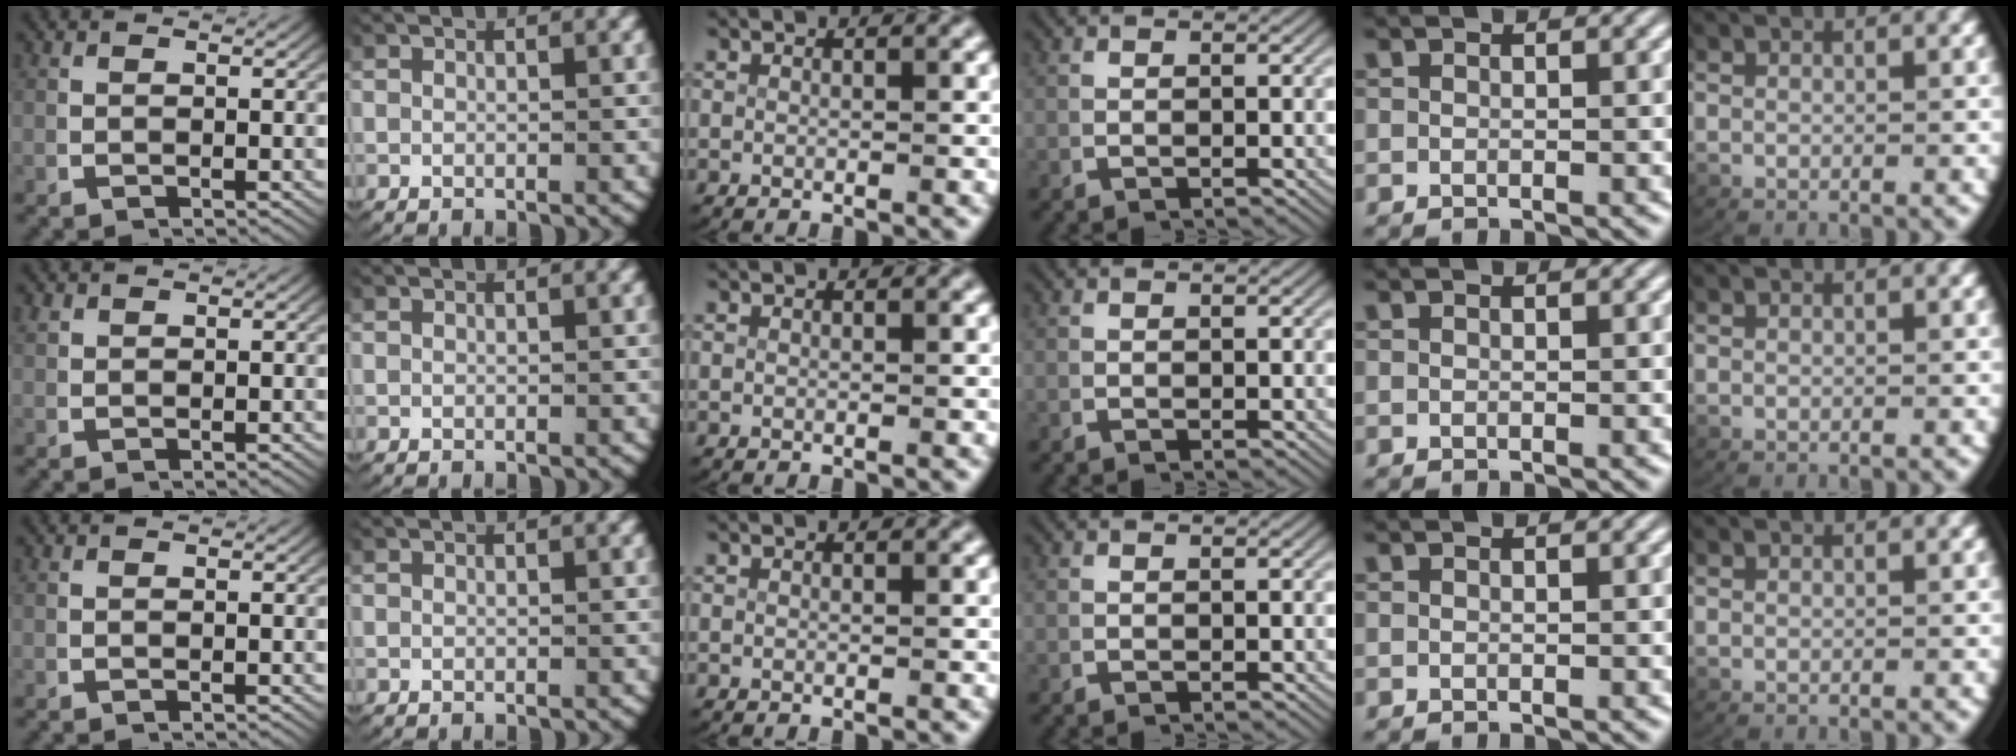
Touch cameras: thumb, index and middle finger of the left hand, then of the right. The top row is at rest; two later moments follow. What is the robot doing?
{"motion": "lift_and_place", "object": "paper towel"}